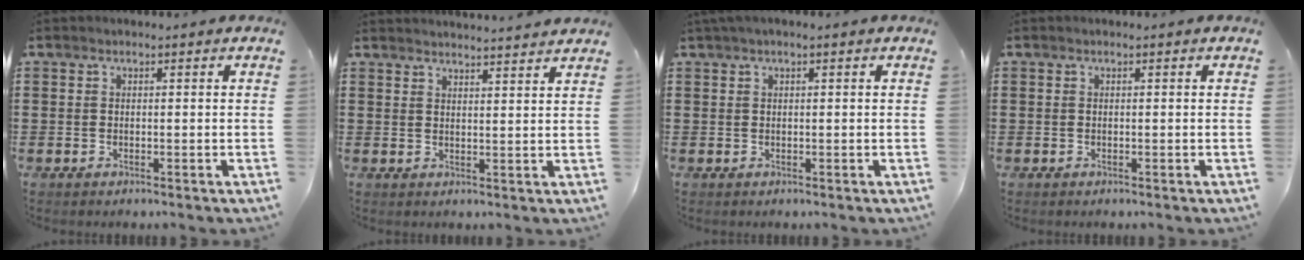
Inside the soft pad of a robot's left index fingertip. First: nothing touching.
{"total": 2.8, "force": [2.7, -0.7, 0.1], "torque": [-0.009, -0.014, 0.051]}
{"total": 1.0, "force": [0.3, 0.0, 1.0], "torque": [-0.018, -0.002, 0.007]}
{"total": 0.0}